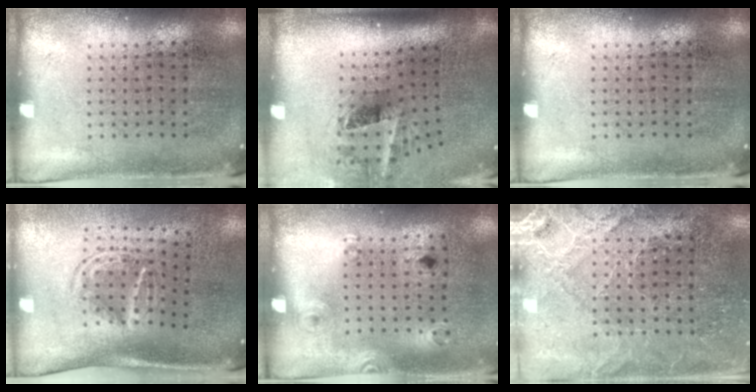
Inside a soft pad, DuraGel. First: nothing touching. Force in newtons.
{"total": 2.1, "press": 1.3, "slide": 1.6}
{"total": 0.0}
{"total": 1.8, "press": 1.2, "slide": 1.3}
{"total": 1.3, "press": 0.9, "slide": 1.0}
{"total": 3.0, "press": 2.9, "slide": 0.4}